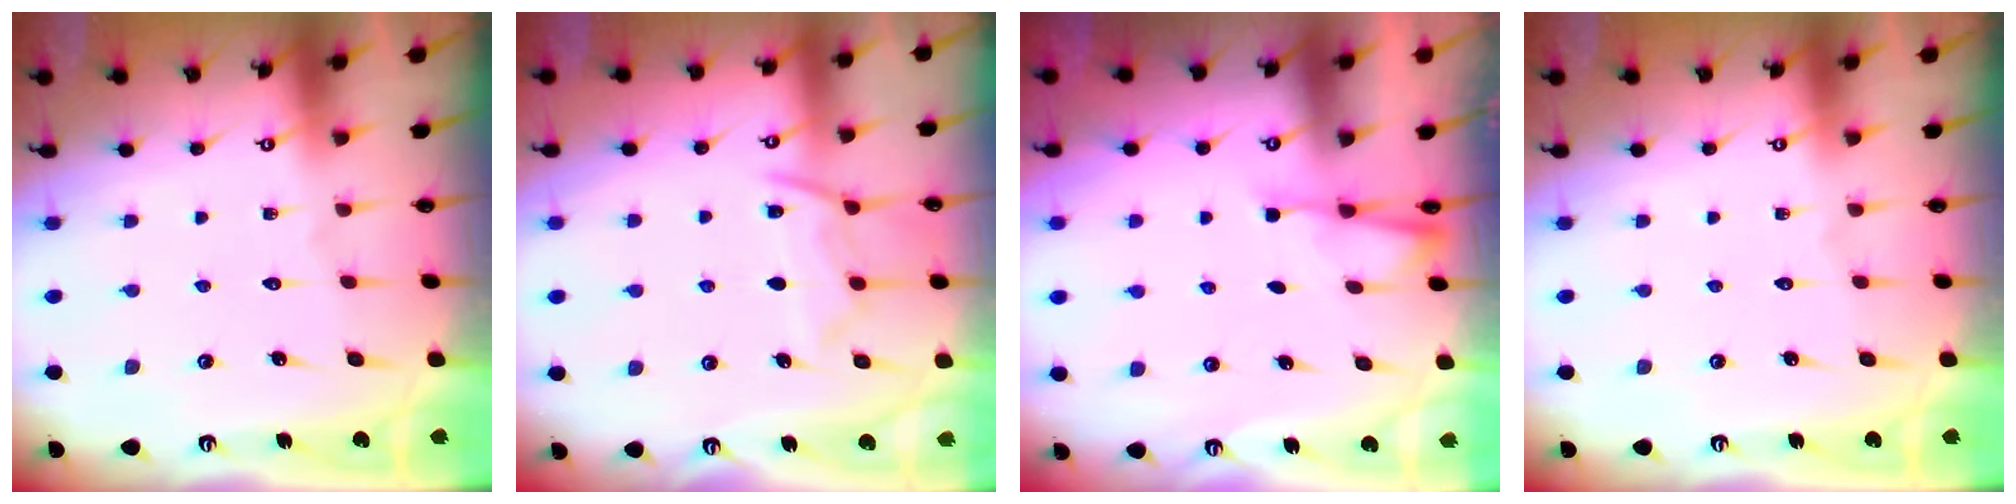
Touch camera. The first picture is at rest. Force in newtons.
{"total": 10.3, "press": 10.3, "slide": 1.0}
{"total": 2.5, "press": 2.4, "slide": 0.4}
{"total": 0.0}